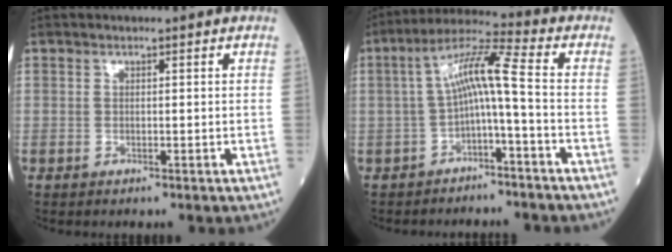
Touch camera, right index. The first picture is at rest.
{"total": 7.6, "force": [-1.1, -0.1, 7.5], "torque": [-0.135, 0.035, -0.022]}